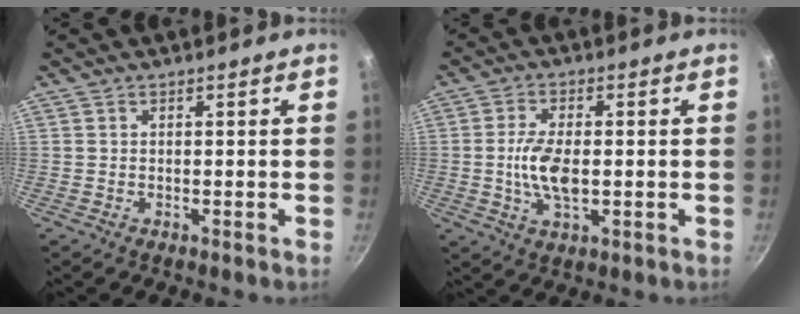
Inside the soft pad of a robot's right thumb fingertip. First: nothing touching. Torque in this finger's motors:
{"motor_torque": [1.18, 1.42, 1.13, -0.59, 0.10]}